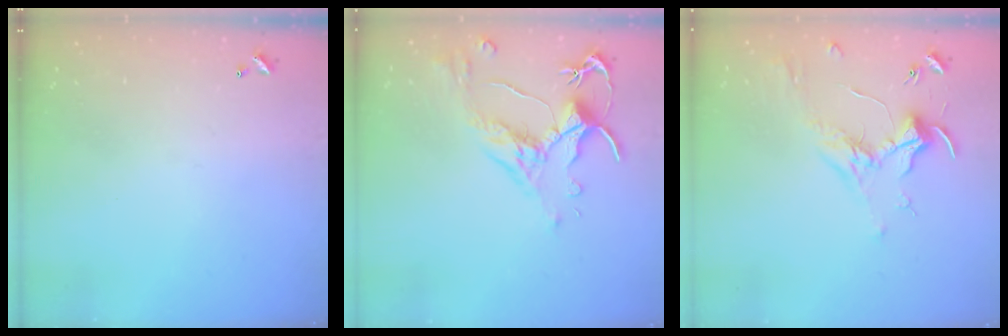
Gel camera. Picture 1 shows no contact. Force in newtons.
{"total": 2.5, "press": 2.1, "slide": 1.4}
{"total": 1.7, "press": 1.5, "slide": 0.8}